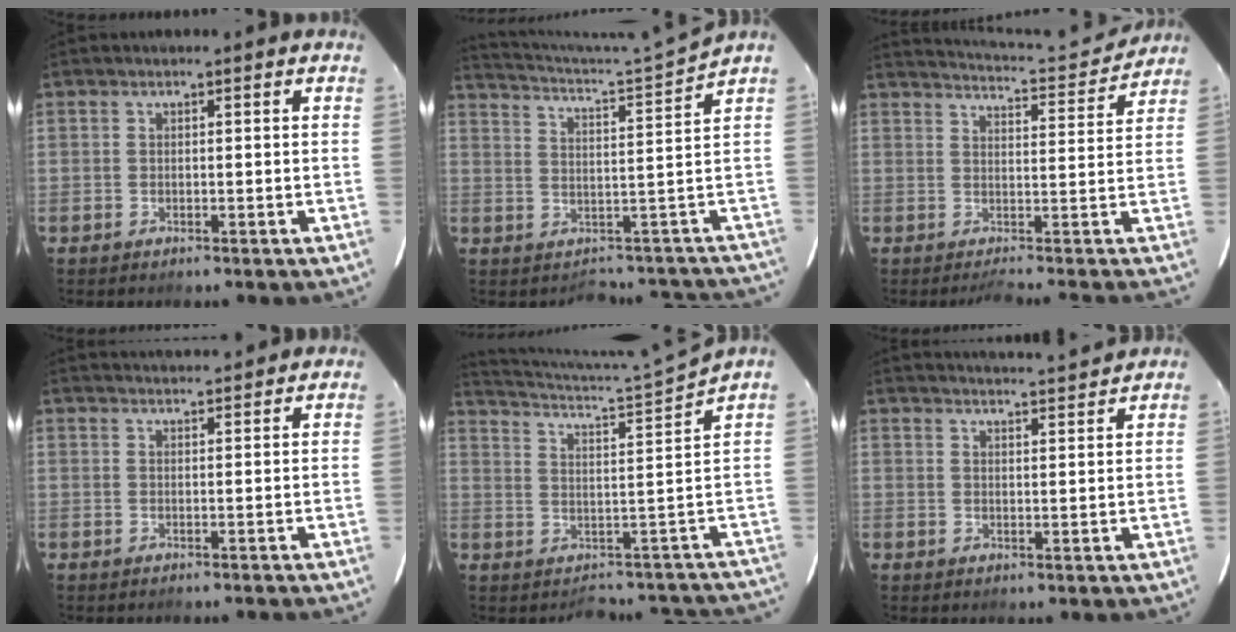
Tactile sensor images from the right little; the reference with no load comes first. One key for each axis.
{"total": 6.4, "fx": 3.1, "fy": -2.4, "fz": 5.1, "tx": -0.098, "ty": -0.009, "tz": 0.069}
{"total": 10.4, "fx": 9.7, "fy": -1.5, "fz": 3.5, "tx": -0.083, "ty": 0.007, "tz": 0.125}
{"total": 6.8, "fx": 6.2, "fy": 0.8, "fz": 2.7, "tx": -0.045, "ty": 0.038, "tz": 0.071}
{"total": 7.2, "fx": 3.5, "fy": -2.8, "fz": 5.5, "tx": -0.097, "ty": -0.014, "tz": 0.076}
{"total": 10.1, "fx": 9.9, "fy": -0.6, "fz": 2.3, "tx": -0.036, "ty": 0.005, "tz": 0.126}